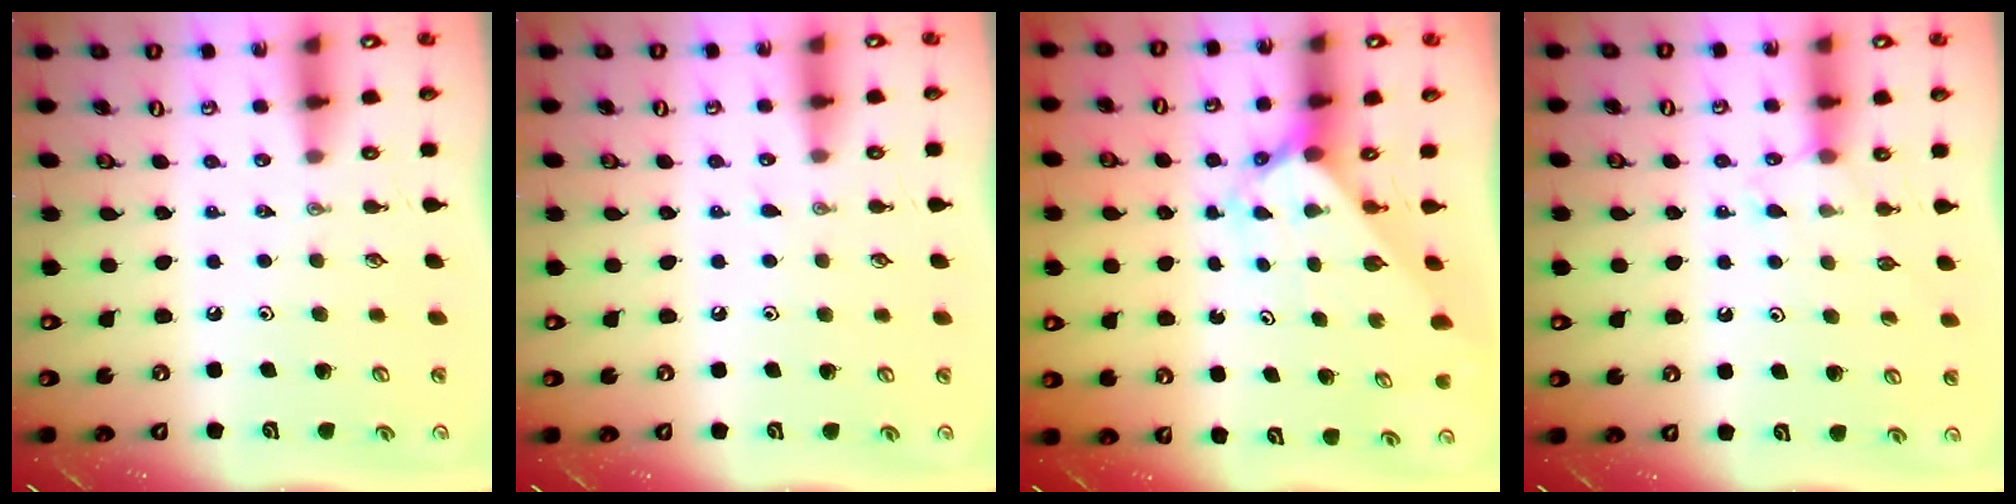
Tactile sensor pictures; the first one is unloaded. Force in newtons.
{"total": 3.4, "press": 3.3, "slide": 0.4}
{"total": 2.2, "press": 2.2, "slide": 0.2}
{"total": 5.3, "press": 5.3, "slide": 0.7}